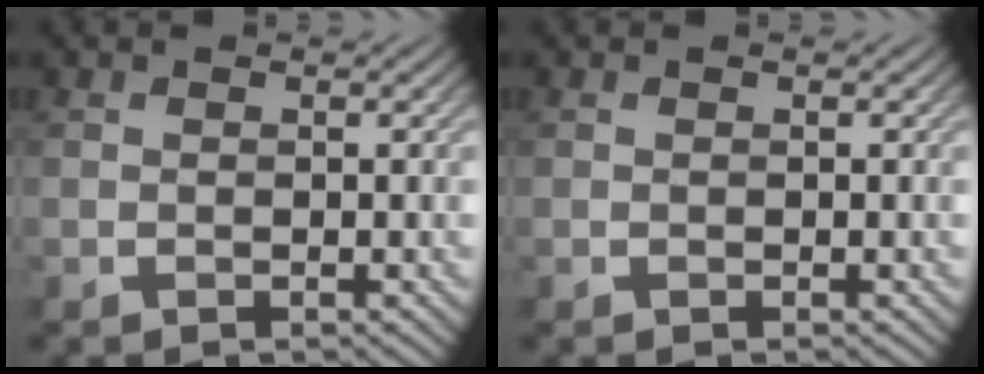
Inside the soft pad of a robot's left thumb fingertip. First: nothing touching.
{"total": 0.0}